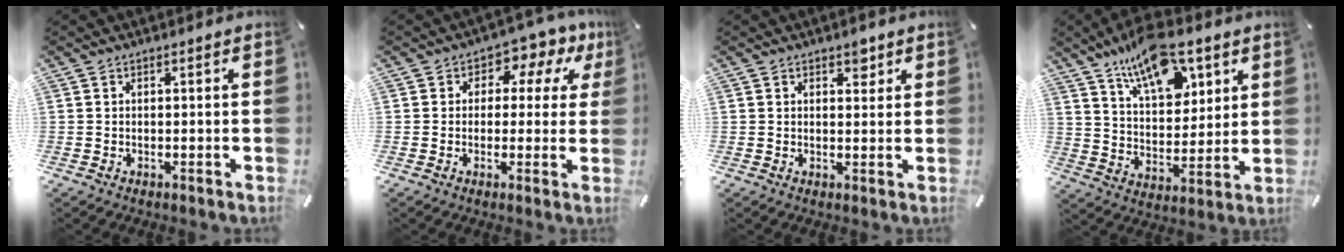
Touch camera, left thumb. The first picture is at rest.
{"total": 6.3, "force": [1.7, 4.9, 3.6], "torque": [-0.044, -0.009, 0.022]}
{"total": 2.5, "force": [1.7, 1.6, 1.0], "torque": [0.000, -0.005, 0.023]}
{"total": 15.9, "force": [10.5, 8.1, 8.7], "torque": [-0.144, -0.048, 0.185]}